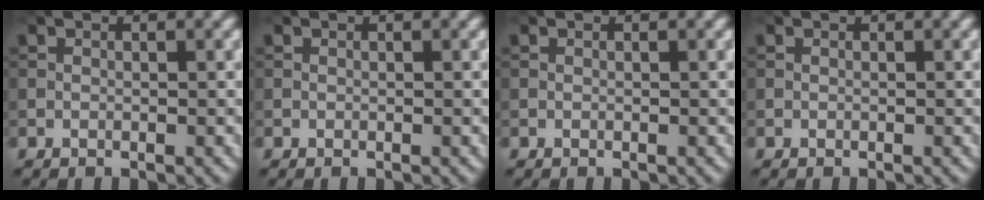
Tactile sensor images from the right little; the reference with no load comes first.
{"total": 0.0}
{"total": 0.0}
{"total": 0.0}